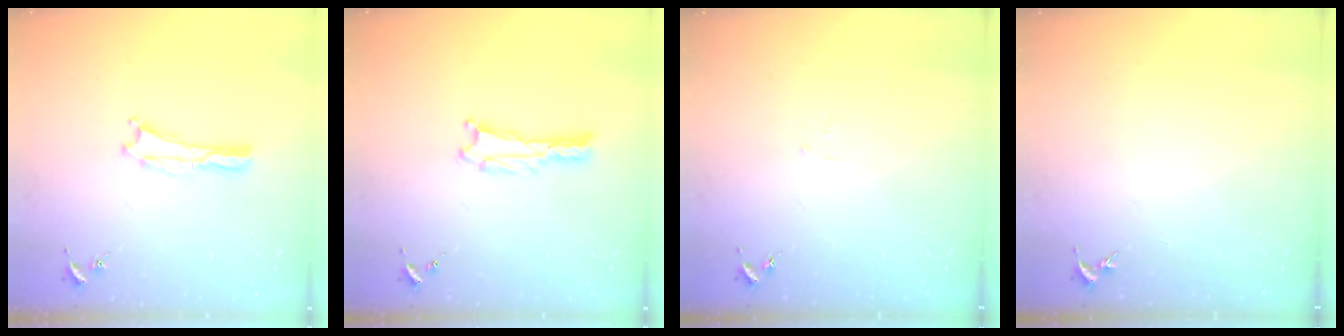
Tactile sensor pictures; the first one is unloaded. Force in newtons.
{"total": 0.9, "press": 0.8, "slide": 0.1}
{"total": 1.0, "press": 1.0, "slide": 0.1}
{"total": 0.0}